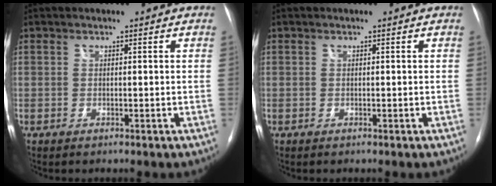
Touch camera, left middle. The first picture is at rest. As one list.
[{"total": 0.0}]